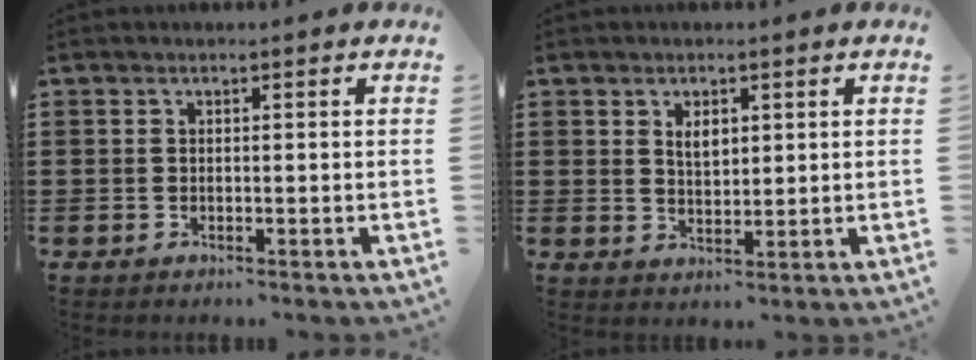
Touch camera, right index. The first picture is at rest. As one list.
[{"total": 2.7, "force": [1.2, 1.4, 1.9], "torque": [-0.035, 0.001, 0.019]}]